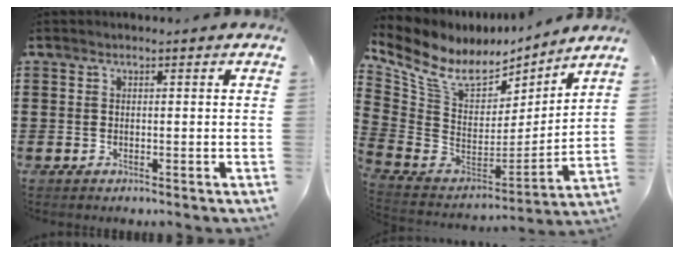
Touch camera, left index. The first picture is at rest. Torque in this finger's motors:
{"motor_torque": [2.14, 0.00, 0.18, 0.02]}